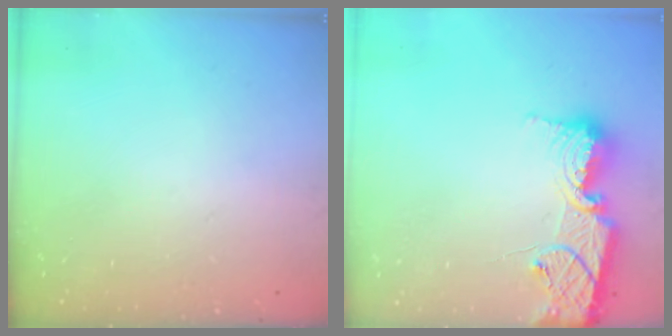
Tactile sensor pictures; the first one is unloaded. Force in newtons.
{"total": 14.0, "press": 14.0, "slide": 1.1}